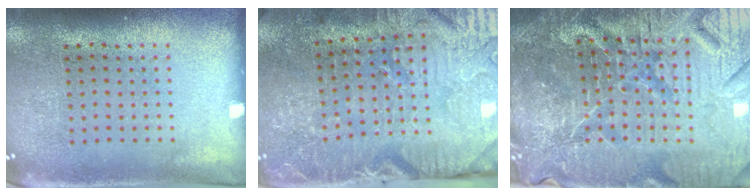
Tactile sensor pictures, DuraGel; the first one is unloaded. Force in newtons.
{"total": 3.9, "press": 3.8, "slide": 0.5}
{"total": 7.1, "press": 6.3, "slide": 3.2}